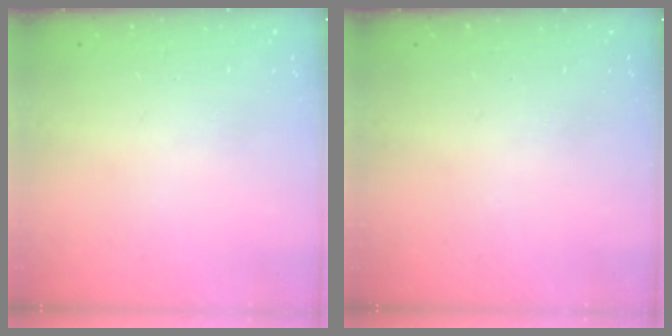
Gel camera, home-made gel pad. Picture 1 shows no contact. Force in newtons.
{"total": 0.0}